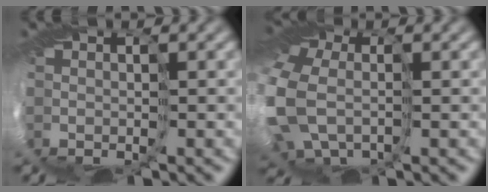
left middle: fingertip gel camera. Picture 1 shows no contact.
{"total": 12.1, "force": [-0.6, 9.6, 7.3], "torque": [-0.204, -0.027, -0.006]}